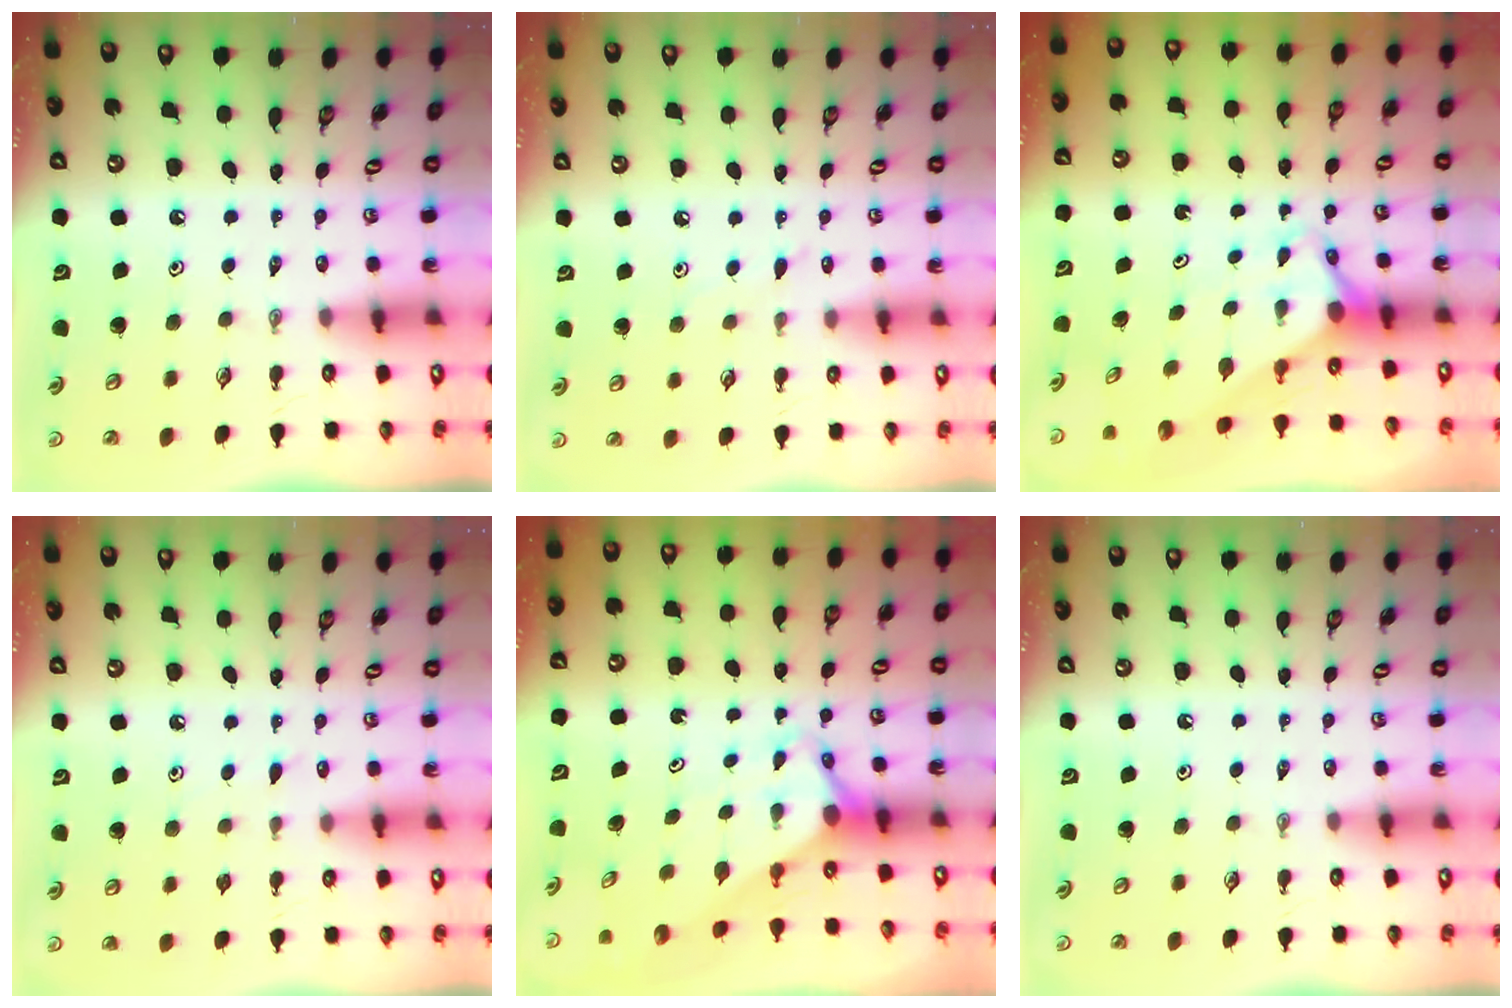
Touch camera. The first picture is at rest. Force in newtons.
{"total": 4.1, "press": 4.1, "slide": 0.6}
{"total": 2.8, "press": 2.8, "slide": 0.2}
{"total": 3.6, "press": 3.6, "slide": 0.4}
{"total": 3.1, "press": 3.1, "slide": 0.3}
{"total": 0.0}